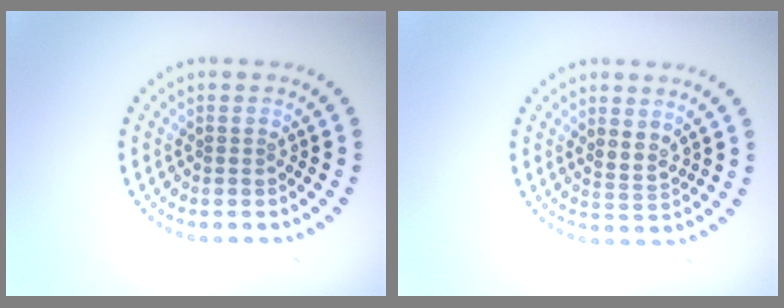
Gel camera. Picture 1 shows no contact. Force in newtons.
{"total": 1.7, "press": 1.3, "slide": 1.1}